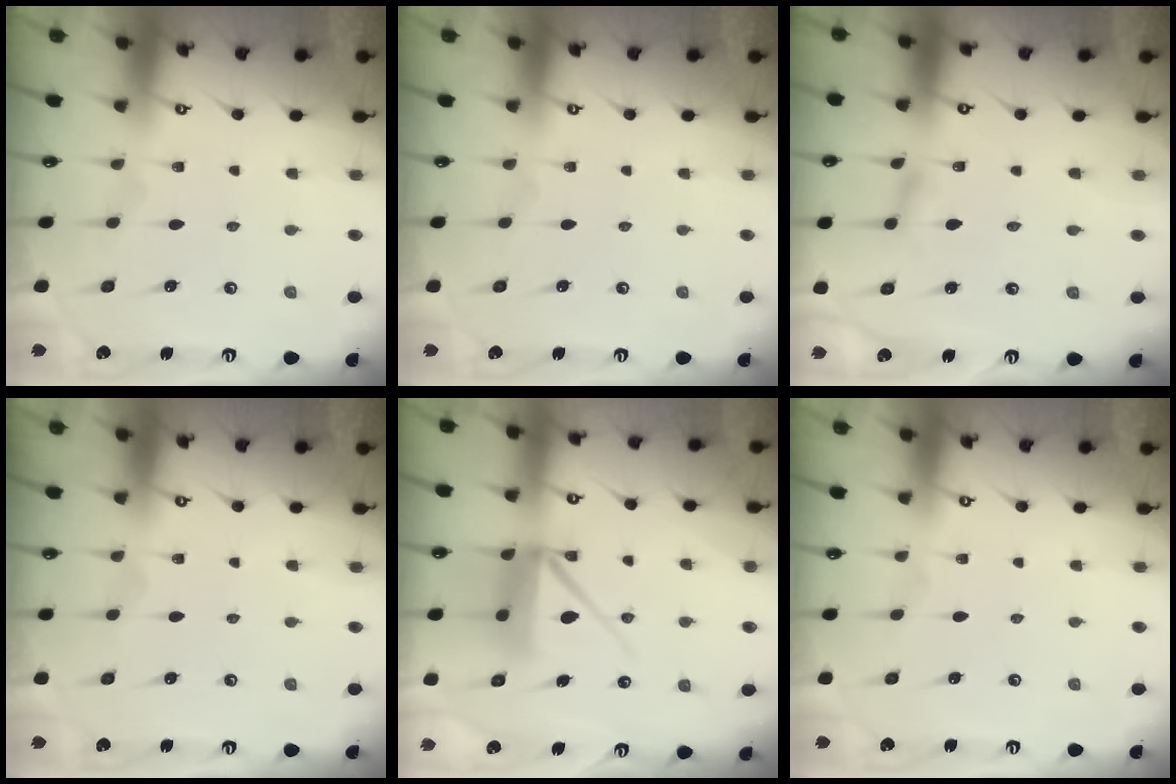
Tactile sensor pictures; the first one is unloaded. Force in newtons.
{"total": 0.0}
{"total": 2.7, "press": 2.7, "slide": 0.2}
{"total": 0.0}
{"total": 11.4, "press": 11.3, "slide": 1.5}
{"total": 0.0}